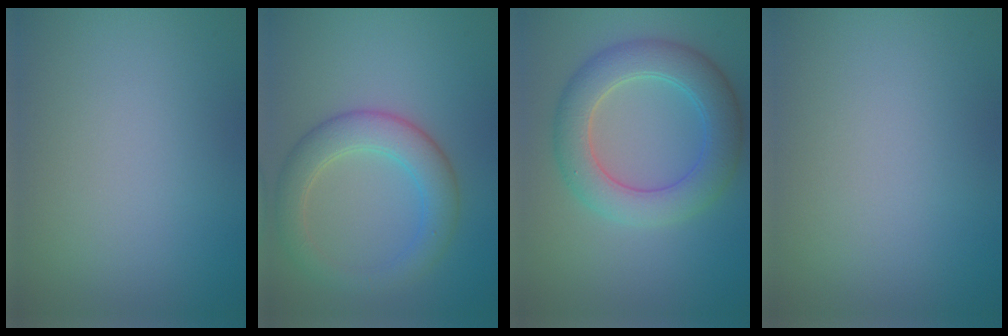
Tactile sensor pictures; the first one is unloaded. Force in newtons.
{"total": 4.8, "press": 4.8, "slide": 0.4}
{"total": 5.8, "press": 5.8, "slide": 0.1}
{"total": 0.0}